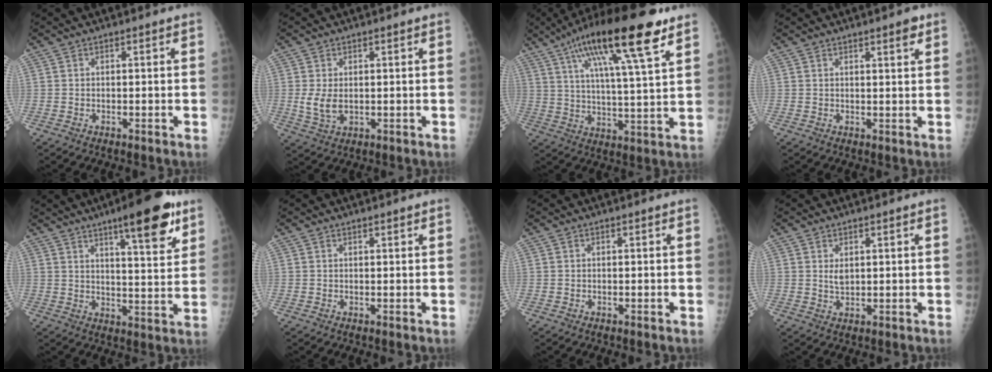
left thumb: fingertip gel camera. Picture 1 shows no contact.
{"total": 4.5, "force": [0.2, 2.8, 3.5], "torque": [-0.069, -0.012, 0.011]}
{"total": 21.1, "force": [11.5, 4.1, 17.2], "torque": [-0.282, -0.015, 0.190]}
{"total": 2.6, "force": [1.7, 0.5, 1.8], "torque": [-0.021, -0.010, 0.022]}
{"total": 14.2, "force": [8.6, 3.2, 10.9], "torque": [-0.130, -0.043, 0.120]}
{"total": 0.7, "force": [0.6, 0.1, 0.4], "torque": [-0.005, -0.003, 0.010]}
{"total": 0.0}
{"total": 2.2, "force": [0.9, 1.2, 1.6], "torque": [-0.024, -0.009, 0.020]}